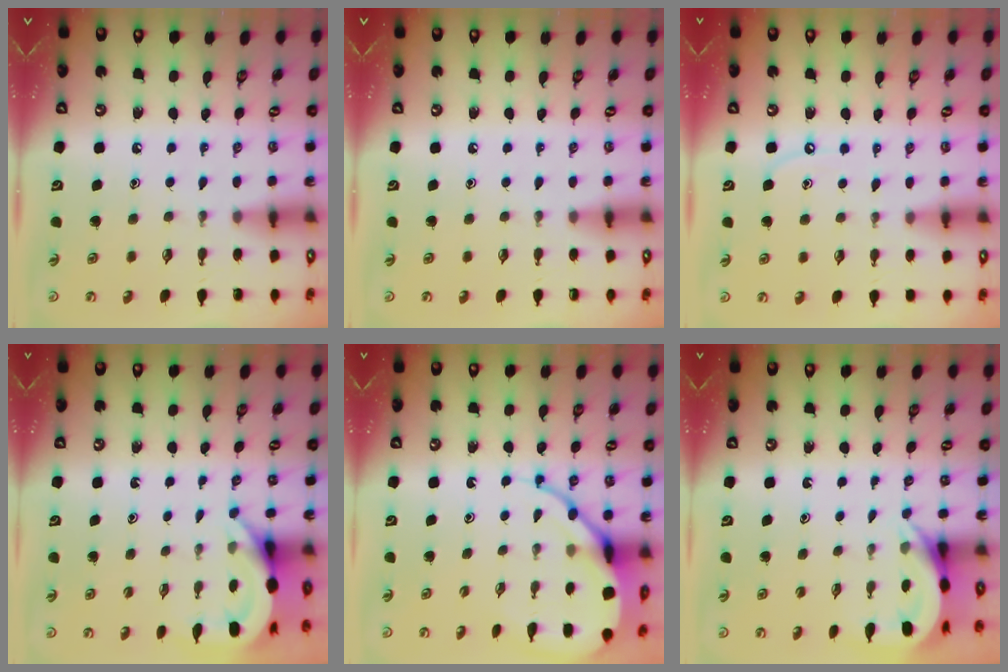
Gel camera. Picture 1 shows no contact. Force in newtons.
{"total": 0.0}
{"total": 5.5, "press": 5.5, "slide": 0.5}
{"total": 4.4, "press": 4.4, "slide": 0.2}
{"total": 10.6, "press": 10.6, "slide": 1.0}
{"total": 4.6, "press": 4.6, "slide": 0.3}